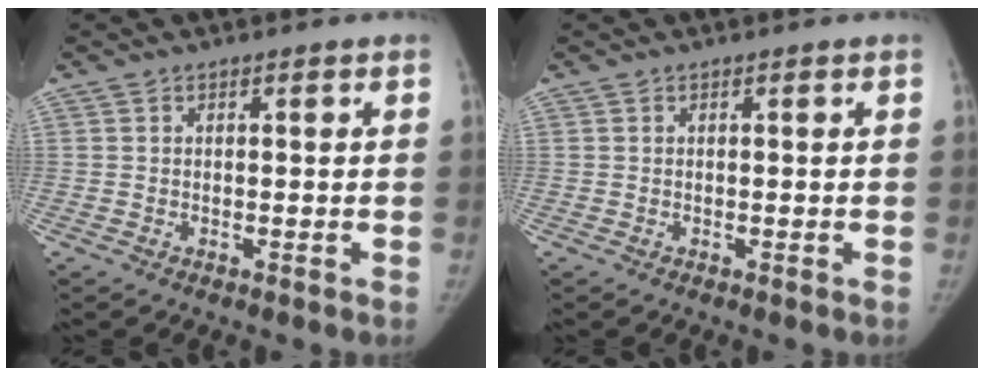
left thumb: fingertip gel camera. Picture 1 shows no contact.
{"total": 0.0}